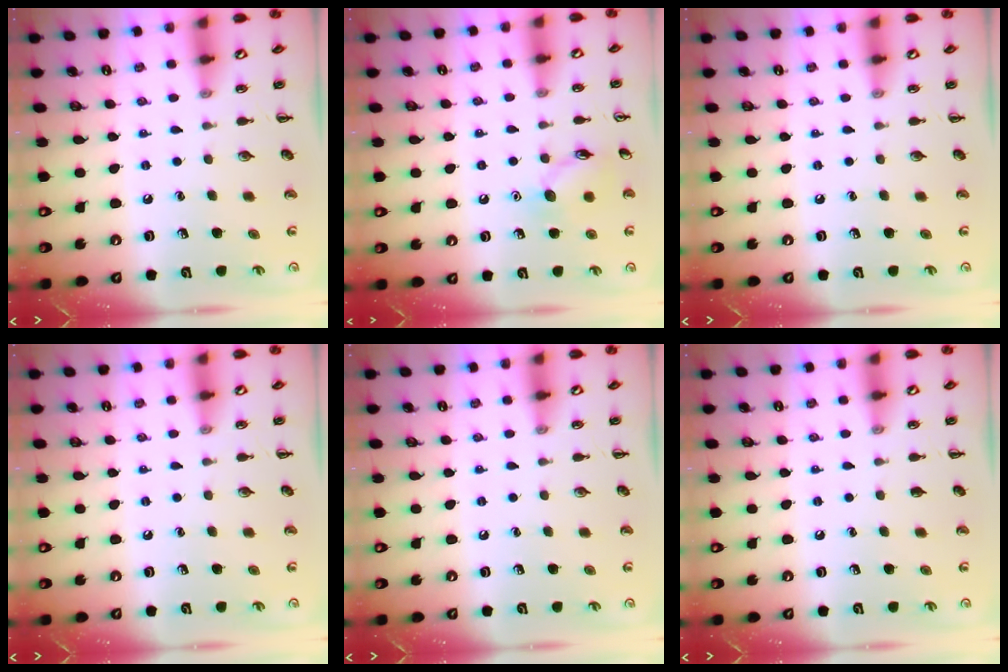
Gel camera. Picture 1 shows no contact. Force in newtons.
{"total": 8.1, "press": 8.1, "slide": 0.7}
{"total": 0.0}
{"total": 0.0}
{"total": 0.0}
{"total": 0.0}